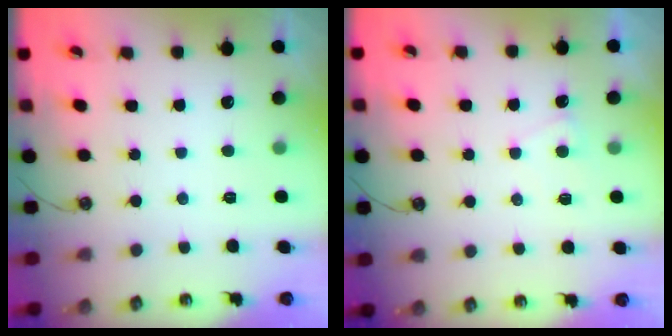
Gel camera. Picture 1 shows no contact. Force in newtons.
{"total": 1.2, "press": 1.1, "slide": 0.4}